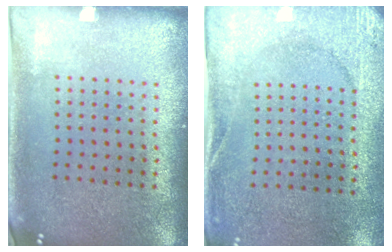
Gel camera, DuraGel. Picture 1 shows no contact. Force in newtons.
{"total": 2.6, "press": 2.4, "slide": 1.0}